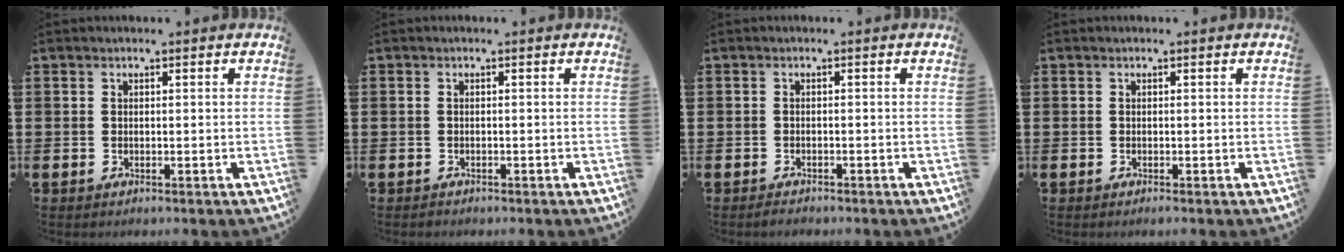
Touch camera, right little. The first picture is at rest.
{"total": 0.0}
{"total": 0.6, "force": [-0.5, 0.2, 0.0], "torque": [-0.005, 0.000, -0.012]}
{"total": 0.0}